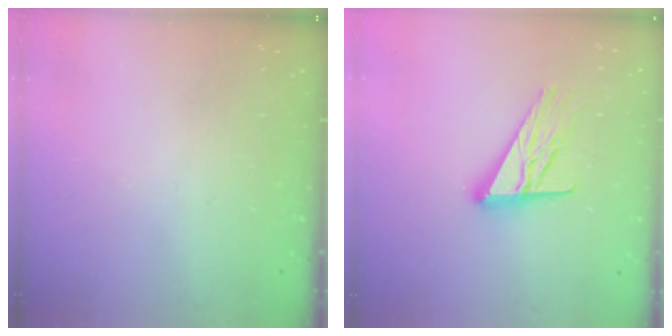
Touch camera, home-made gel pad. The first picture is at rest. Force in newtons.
{"total": 13.8, "press": 13.8, "slide": 1.1}